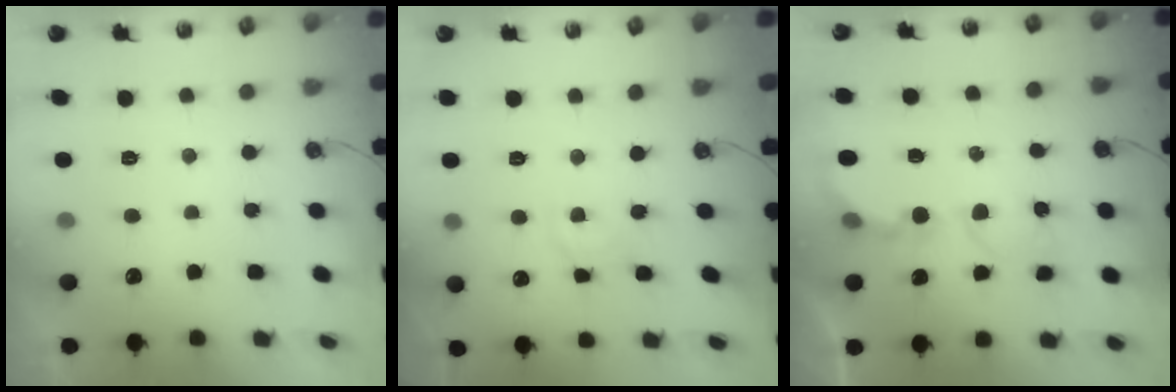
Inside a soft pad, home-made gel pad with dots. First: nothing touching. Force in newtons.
{"total": 4.2, "press": 4.2, "slide": 0.2}
{"total": 6.0, "press": 6.0, "slide": 0.6}